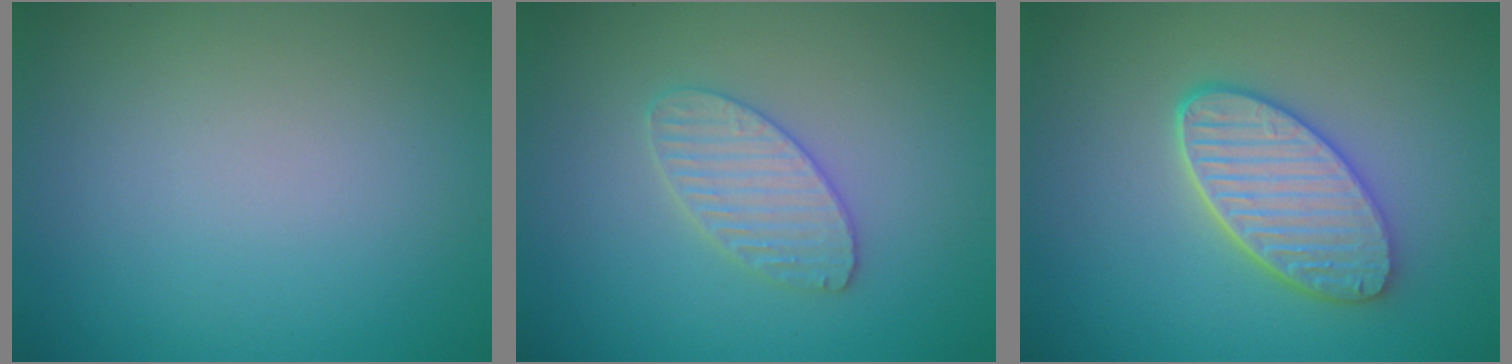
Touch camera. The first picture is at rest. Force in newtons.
{"total": 3.0, "press": 3.0, "slide": 0.2}
{"total": 5.3, "press": 4.3, "slide": 3.0}